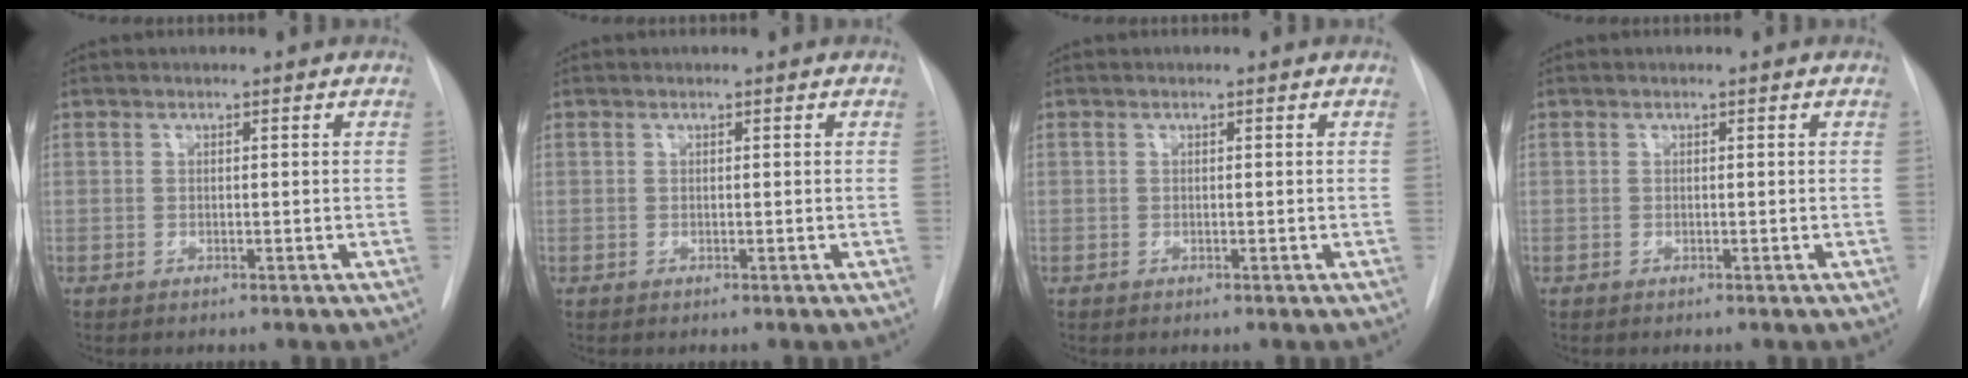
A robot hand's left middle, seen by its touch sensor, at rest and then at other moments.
{"total": 0.0}
{"total": 0.0}
{"total": 0.0}